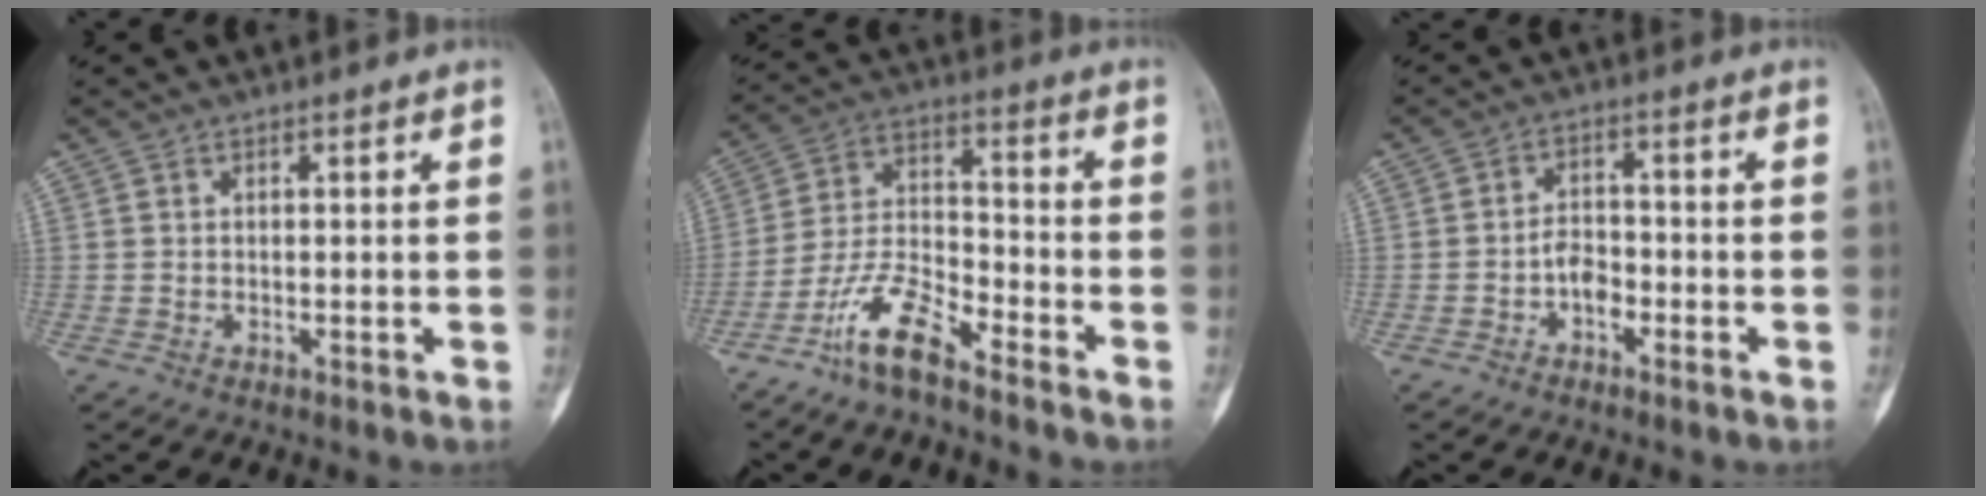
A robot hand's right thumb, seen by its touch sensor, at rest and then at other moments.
{"total": 10.2, "force": [-7.6, 2.8, 6.2], "torque": [-0.131, 0.058, -0.153]}
{"total": 3.7, "force": [-1.8, 2.3, 2.3], "torque": [-0.026, 0.021, -0.038]}